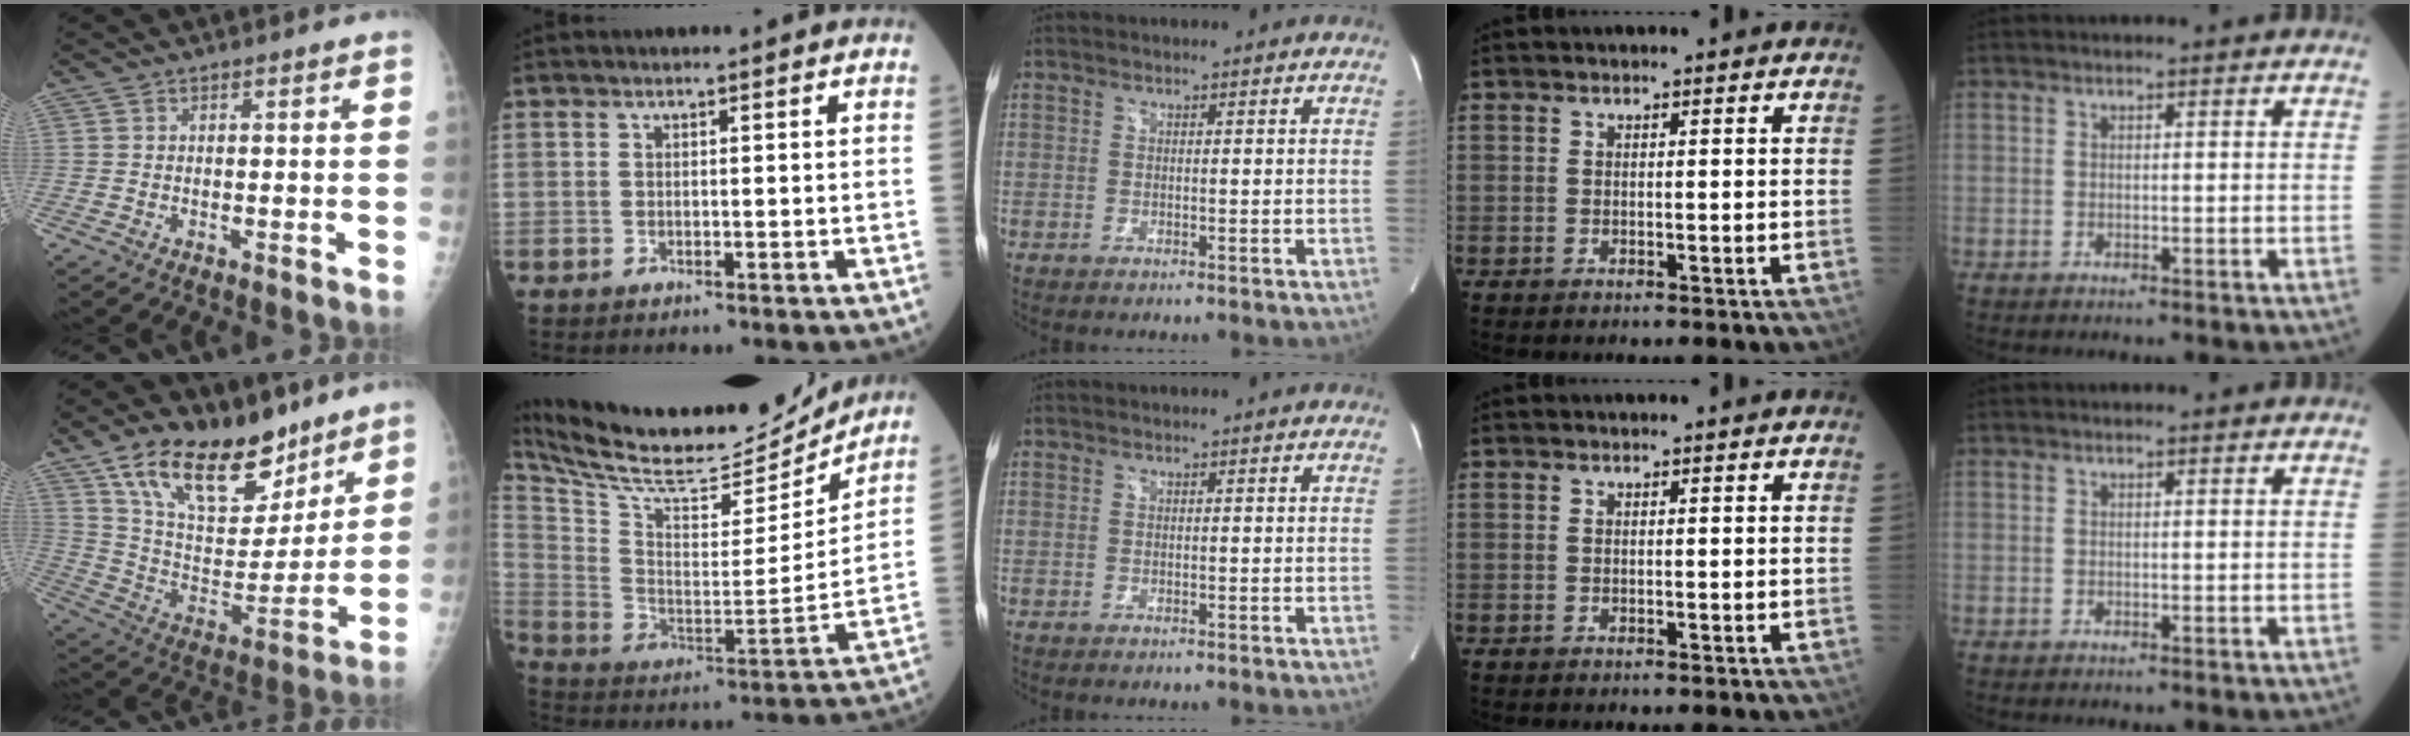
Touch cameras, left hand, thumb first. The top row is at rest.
{"thumb": {"total": 23.6, "force": [15.5, 11.7, 13.5], "torque": [-0.182, -0.060, 0.268]}, "index": {"total": 23.3, "force": [21.5, 4.0, 8.2], "torque": [-0.161, -0.028, 0.337]}}